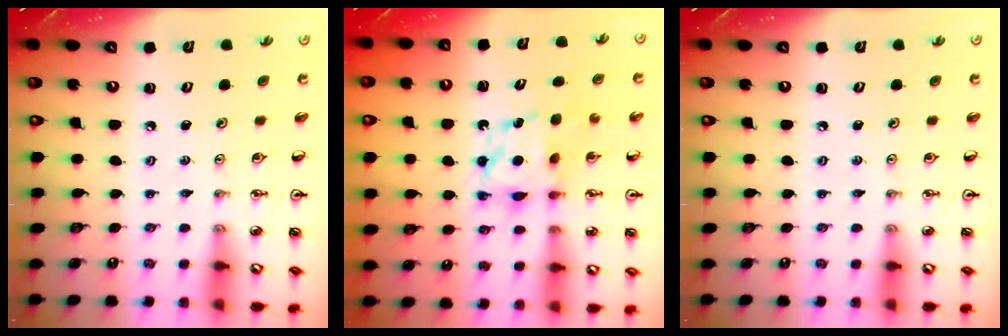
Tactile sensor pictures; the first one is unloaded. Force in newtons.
{"total": 6.9, "press": 6.9, "slide": 0.5}
{"total": 0.0}